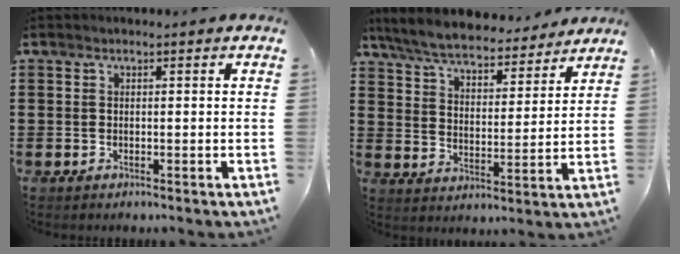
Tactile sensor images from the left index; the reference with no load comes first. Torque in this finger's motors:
{"motor_torque": [1.00, -1.14, 0.77, 0.21]}